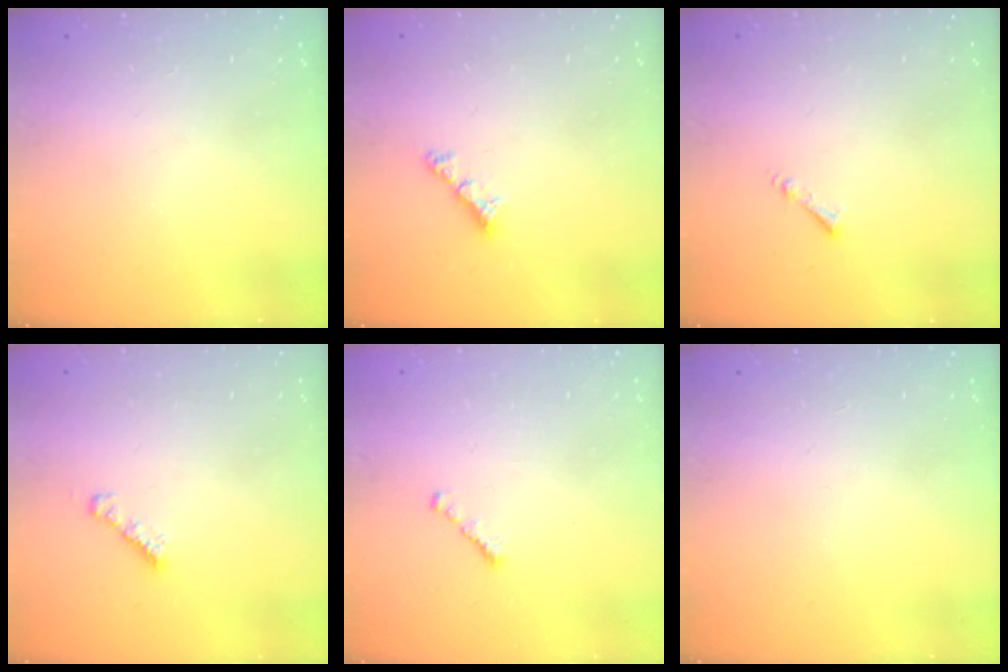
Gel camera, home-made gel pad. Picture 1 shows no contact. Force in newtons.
{"total": 4.2, "press": 4.2, "slide": 0.2}
{"total": 1.3, "press": 1.2, "slide": 0.3}
{"total": 2.3, "press": 2.3, "slide": 0.4}
{"total": 1.3, "press": 1.2, "slide": 0.5}
{"total": 0.0}